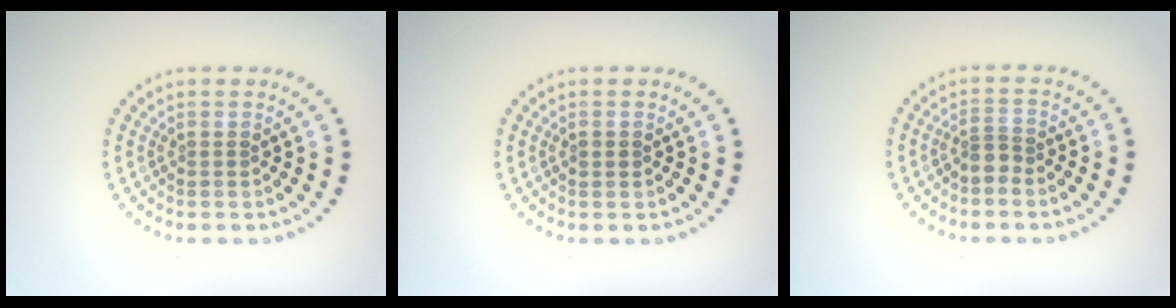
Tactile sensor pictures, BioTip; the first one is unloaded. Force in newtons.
{"total": 1.0, "press": 1.0, "slide": 0.1}
{"total": 1.4, "press": 1.0, "slide": 1.0}